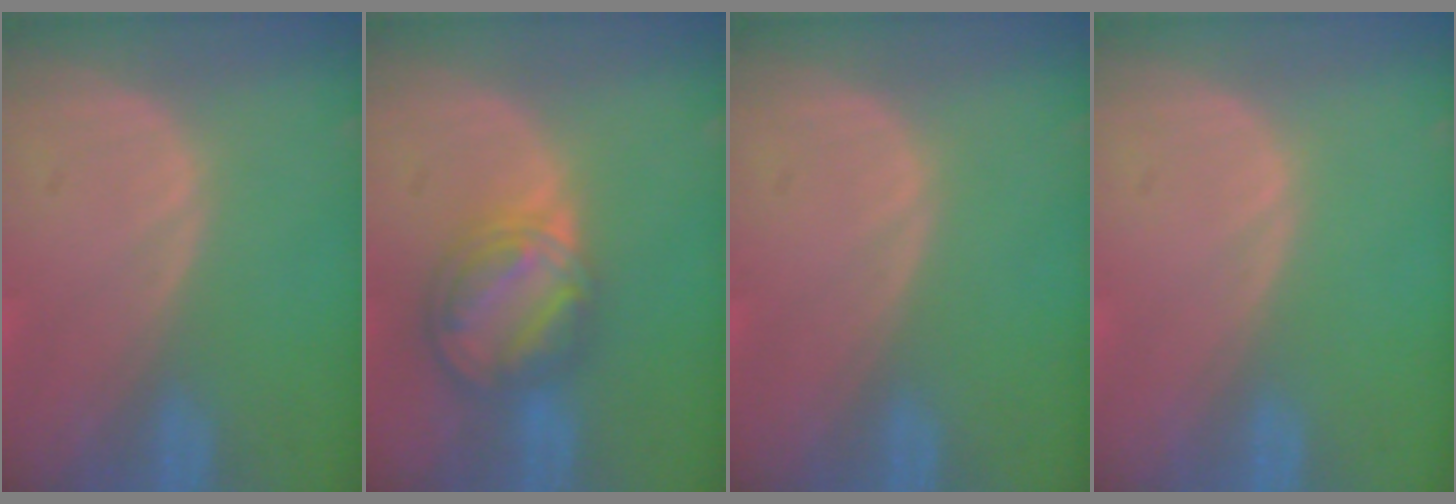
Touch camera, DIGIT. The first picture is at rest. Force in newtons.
{"total": 8.0, "press": 6.9, "slide": 4.0}
{"total": 0.0}
{"total": 0.0}